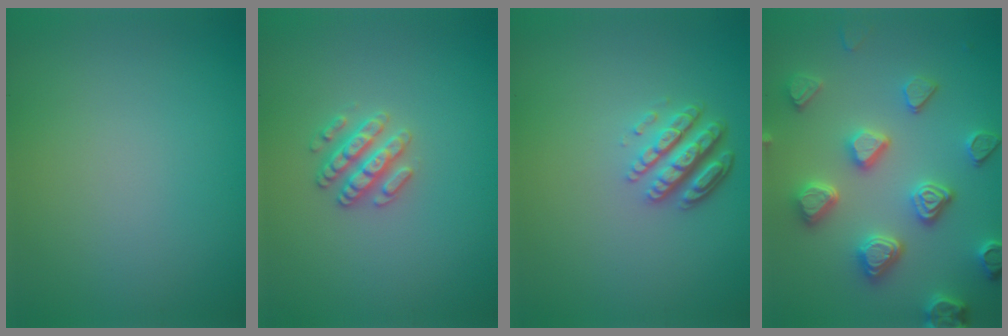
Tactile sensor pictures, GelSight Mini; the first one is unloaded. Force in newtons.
{"total": 2.5, "press": 2.5, "slide": 0.4}
{"total": 4.4, "press": 3.3, "slide": 3.0}
{"total": 5.1, "press": 4.9, "slide": 1.7}